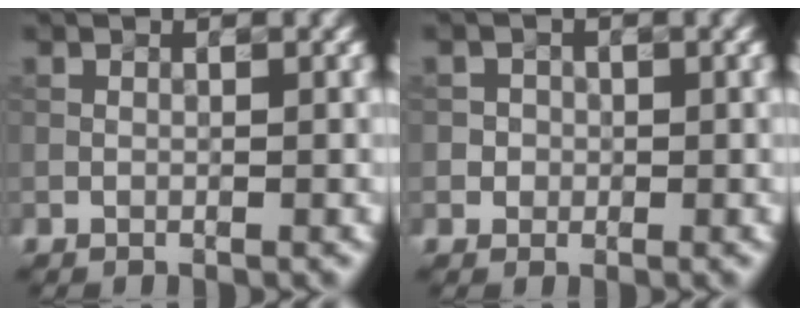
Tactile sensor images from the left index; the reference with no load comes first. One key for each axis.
{"total": 1.7, "fx": 0.2, "fy": 1.6, "fz": 0.4, "tx": 0.007, "ty": 0.002, "tz": 0.003}